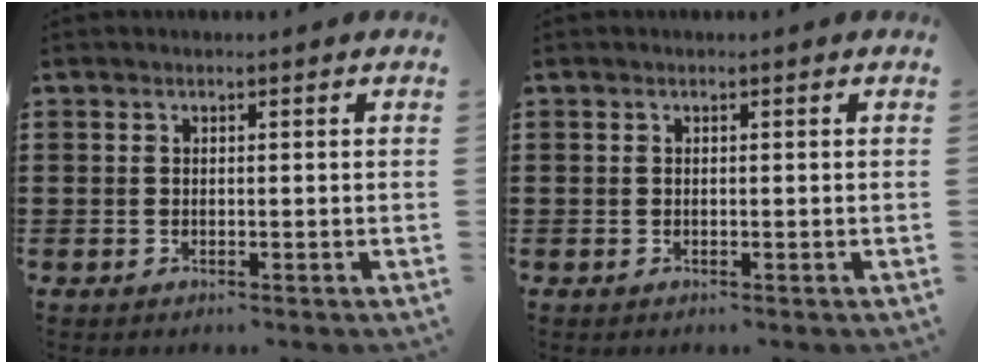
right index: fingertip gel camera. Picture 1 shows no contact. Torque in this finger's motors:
{"motor_torque": [2.14, 0.00, 0.91, -0.01]}